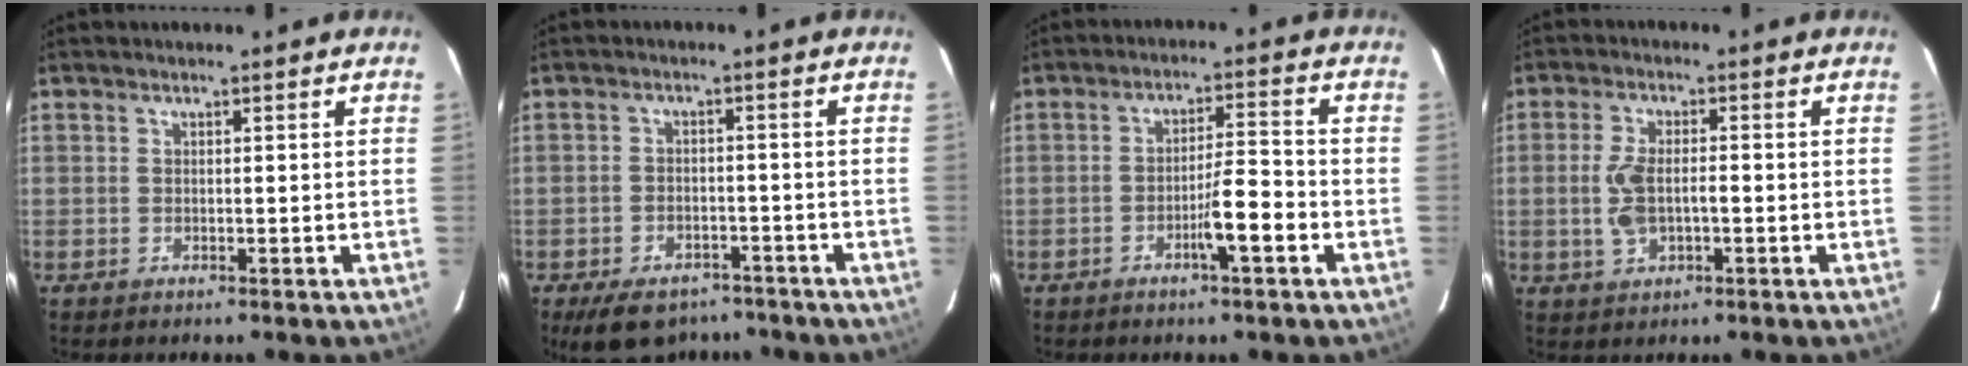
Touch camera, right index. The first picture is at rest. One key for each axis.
{"total": 9.9, "fx": -7.5, "fy": 5.4, "fz": 3.4, "tx": -0.057, "ty": 0.003, "tz": -0.109}
{"total": 6.0, "fx": -2.6, "fy": 0.4, "fz": 5.4, "tx": -0.090, "ty": 0.004, "tz": -0.042}
{"total": 5.3, "fx": -0.8, "fy": 2.1, "fz": 4.8, "tx": -0.105, "ty": 0.006, "tz": -0.011}